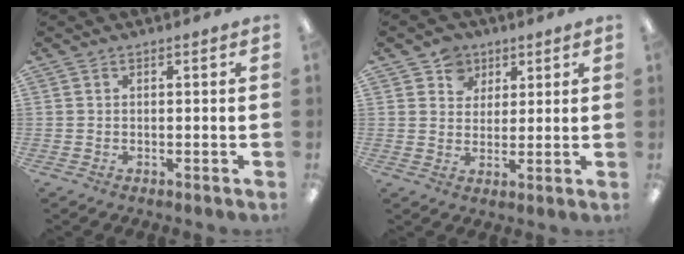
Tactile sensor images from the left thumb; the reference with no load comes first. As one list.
[{"total": 6.6, "force": [4.0, 5.2, 0.7], "torque": [-0.017, -0.013, 0.072]}]